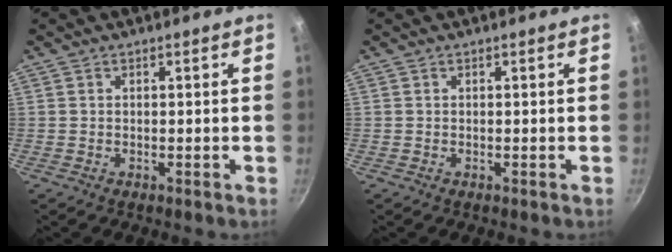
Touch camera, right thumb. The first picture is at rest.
{"total": 0.0}